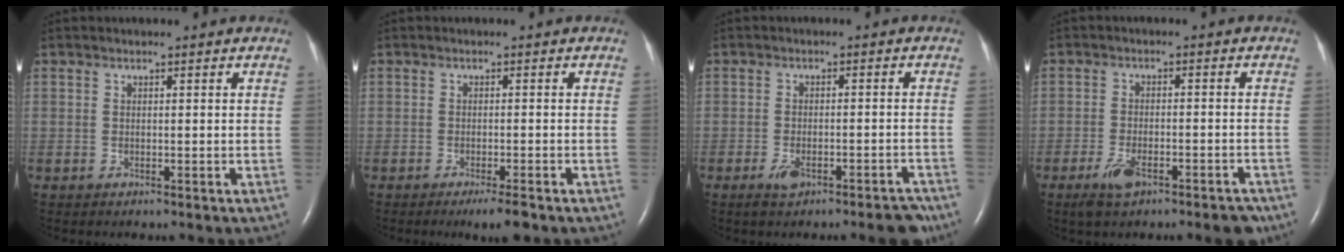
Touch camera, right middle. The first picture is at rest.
{"total": 3.2, "force": [-2.2, 0.2, 2.3], "torque": [-0.037, -0.008, -0.033]}
{"total": 5.5, "force": [-3.9, 1.3, 3.6], "torque": [-0.050, 0.005, -0.054]}
{"total": 7.0, "force": [-4.6, 2.1, 4.7], "torque": [-0.077, -0.005, -0.072]}